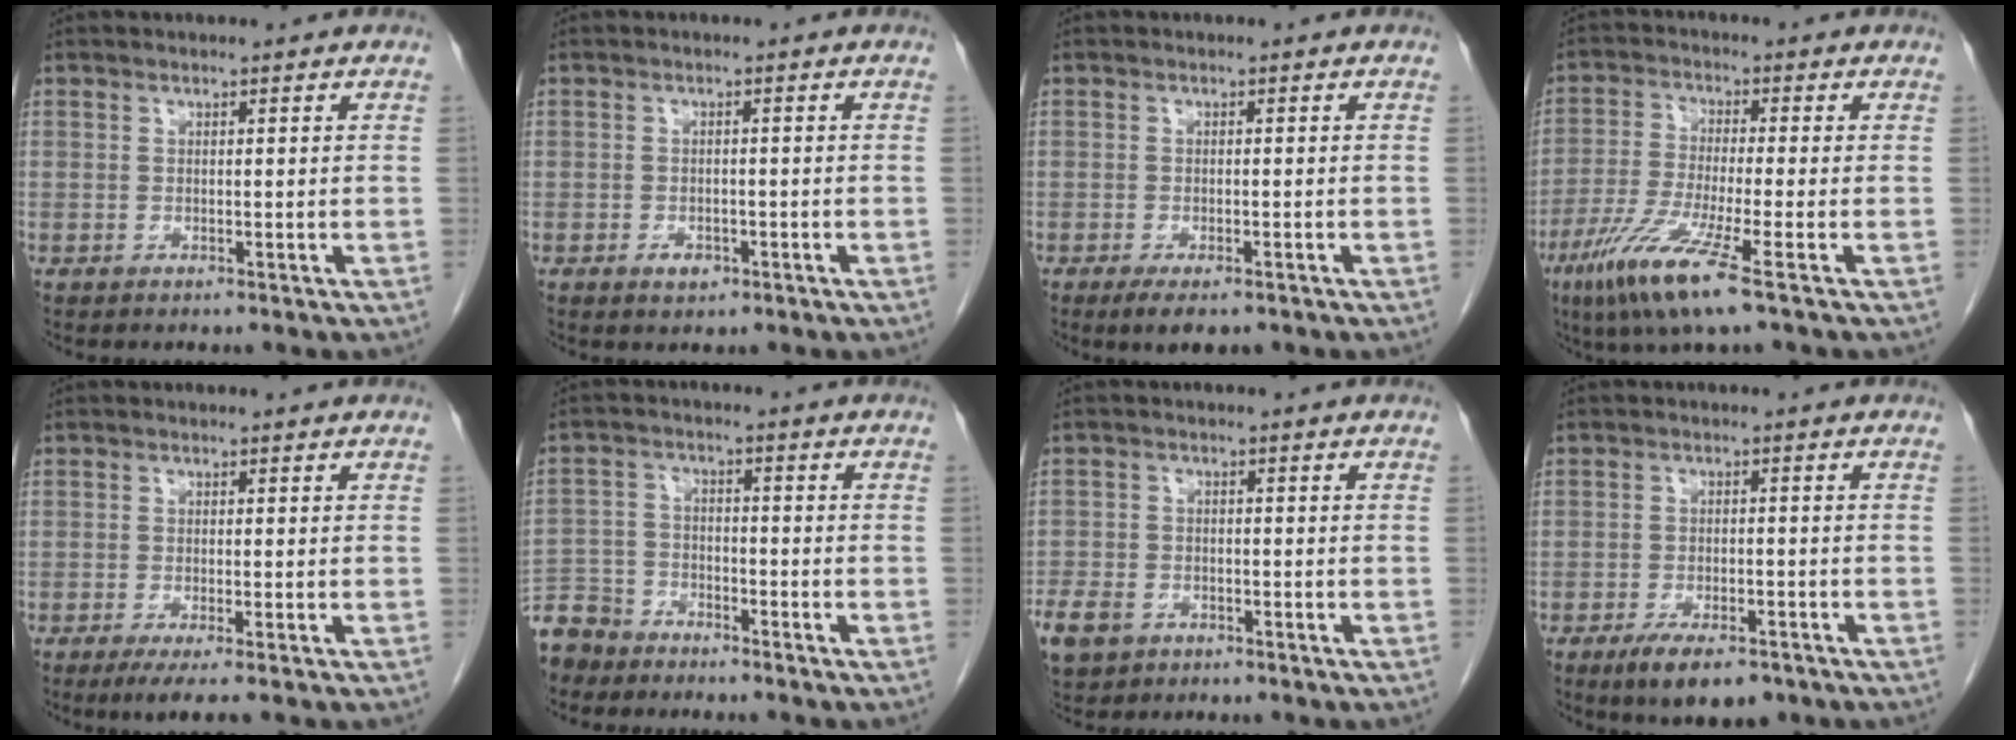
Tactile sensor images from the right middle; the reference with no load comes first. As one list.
[{"total": 2.0, "force": [-1.0, 1.3, 1.2], "torque": [-0.015, 0.004, -0.008]}, {"total": 4.0, "force": [-2.8, 1.3, 2.6], "torque": [-0.042, -0.008, -0.039]}, {"total": 9.8, "force": [-5.3, -0.3, 8.2], "torque": [-0.166, -0.030, -0.103]}, {"total": 3.2, "force": [-2.1, -0.1, 2.4], "torque": [-0.040, -0.012, -0.037]}, {"total": 7.3, "force": [-6.5, 3.2, 0.8], "torque": [-0.017, -0.007, -0.128]}, {"total": 7.0, "force": [-4.3, 4.8, 2.7], "torque": [-0.063, 0.000, -0.072]}, {"total": 7.2, "force": [-5.0, 2.5, 4.5], "torque": [-0.075, -0.009, -0.076]}]